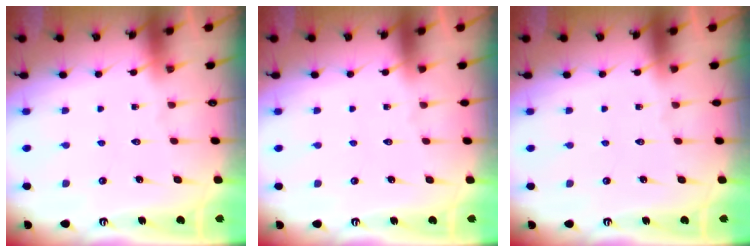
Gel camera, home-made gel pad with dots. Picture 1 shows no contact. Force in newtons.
{"total": 0.0}
{"total": 0.0}